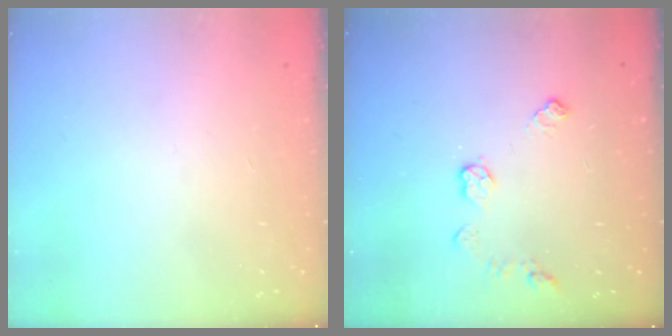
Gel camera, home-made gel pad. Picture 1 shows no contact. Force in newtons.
{"total": 6.6, "press": 6.6, "slide": 0.6}